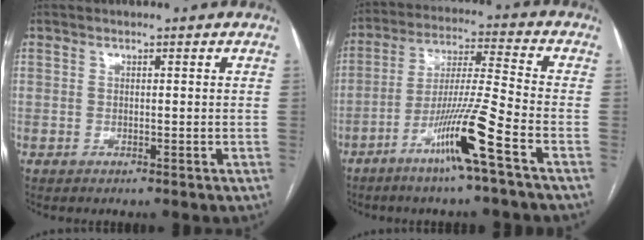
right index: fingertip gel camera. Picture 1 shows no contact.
{"total": 11.9, "force": [-6.4, -1.5, 10.0], "torque": [-0.189, -0.013, -0.123]}